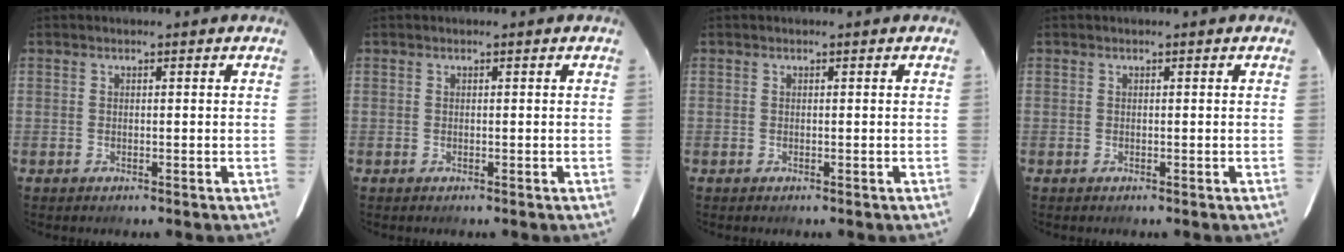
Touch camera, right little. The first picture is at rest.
{"total": 0.0}
{"total": 0.0}
{"total": 0.0}